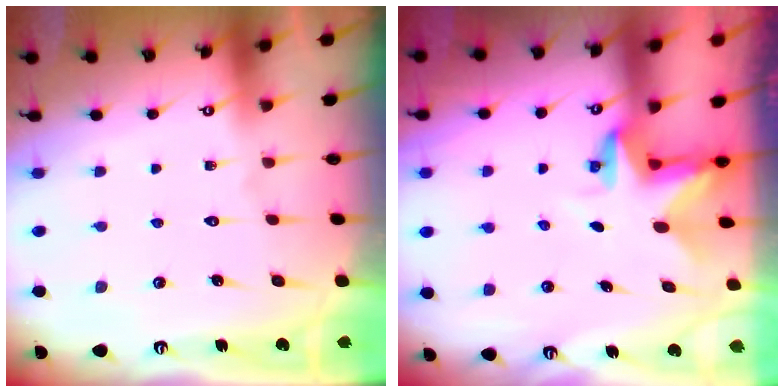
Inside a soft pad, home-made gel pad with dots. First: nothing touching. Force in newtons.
{"total": 2.9, "press": 2.9, "slide": 0.2}